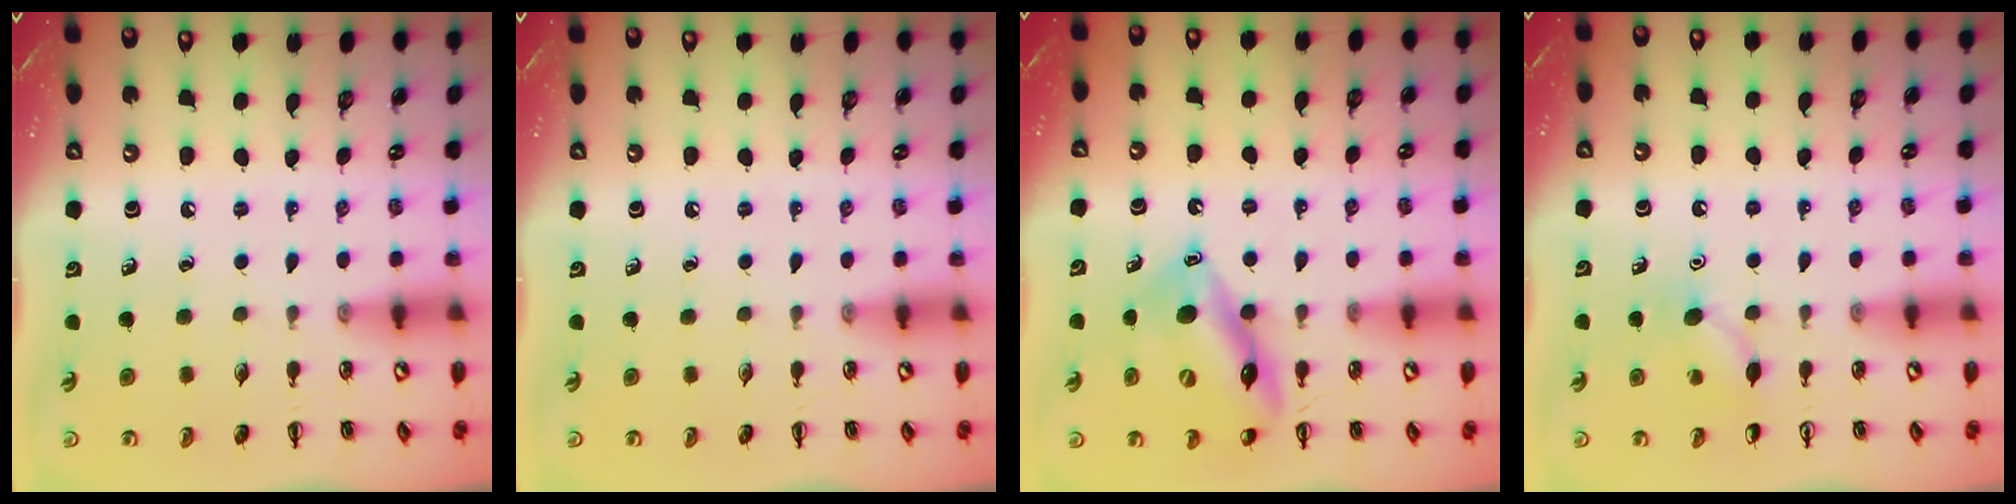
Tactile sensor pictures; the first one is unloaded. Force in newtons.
{"total": 0.0}
{"total": 14.6, "press": 14.0, "slide": 3.9}
{"total": 6.8, "press": 6.7, "slide": 1.5}